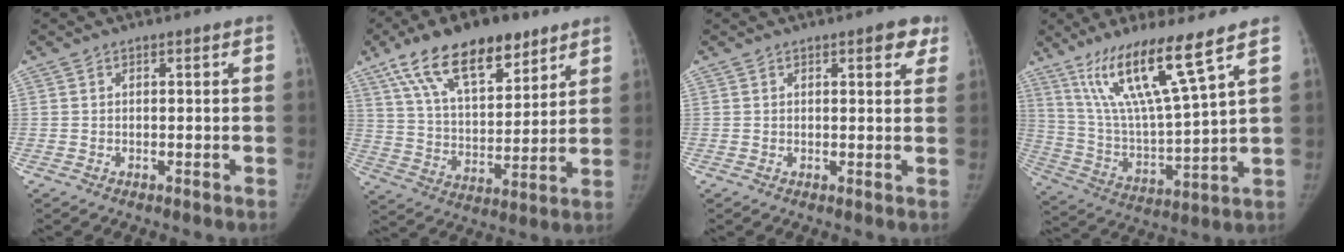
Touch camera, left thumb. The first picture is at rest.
{"total": 19.5, "force": [12.1, 8.9, 12.4], "torque": [-0.177, -0.032, 0.214]}
{"total": 4.0, "force": [2.3, 1.6, 2.9], "torque": [-0.017, -0.007, 0.022]}
{"total": 16.7, "force": [10.4, 1.1, 13.0], "torque": [-0.240, -0.055, 0.203]}